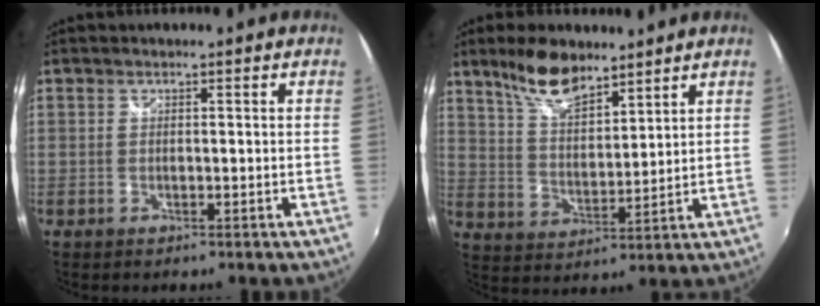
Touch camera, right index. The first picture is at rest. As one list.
[{"total": 10.2, "force": [7.8, 3.7, 5.4], "torque": [-0.100, 0.007, 0.148]}]